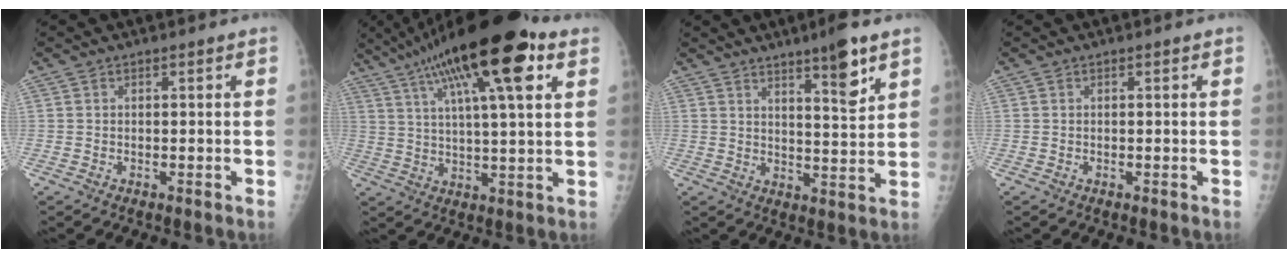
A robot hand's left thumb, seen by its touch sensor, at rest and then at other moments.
{"total": 21.1, "force": [10.7, 4.9, 17.6], "torque": [-0.289, 0.002, 0.172]}
{"total": 8.2, "force": [5.2, 1.2, 6.3], "torque": [-0.087, -0.037, 0.080]}
{"total": 0.0}